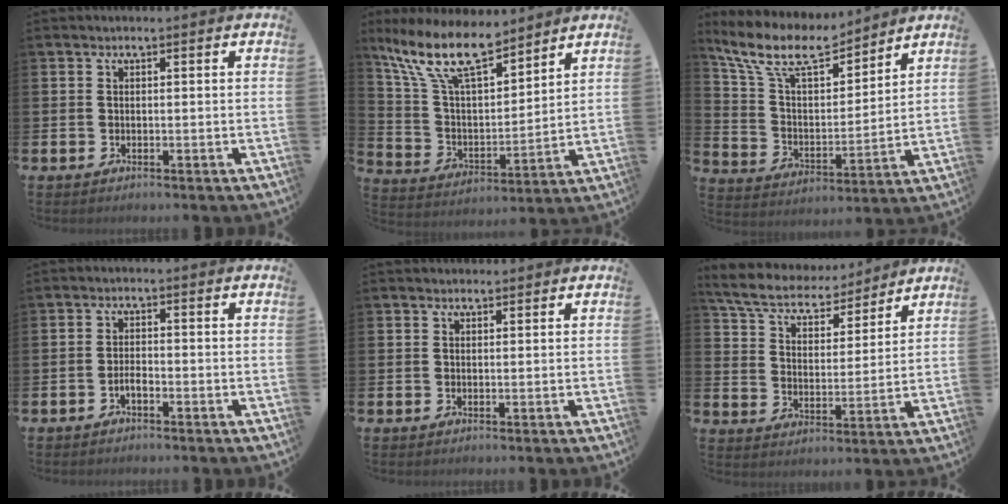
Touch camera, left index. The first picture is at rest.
{"total": 12.7, "force": [10.2, 3.7, 6.6], "torque": [-0.162, -0.048, 0.182]}
{"total": 10.7, "force": [9.4, 3.1, 4.2], "torque": [-0.131, -0.054, 0.166]}
{"total": 1.5, "force": [-1.0, 0.5, 1.1], "torque": [-0.029, 0.004, -0.018]}
{"total": 1.1, "force": [1.1, 0.4, 0.0], "torque": [0.007, 0.000, 0.018]}
{"total": 7.6, "force": [7.0, 2.1, 2.0], "torque": [-0.078, -0.045, 0.123]}